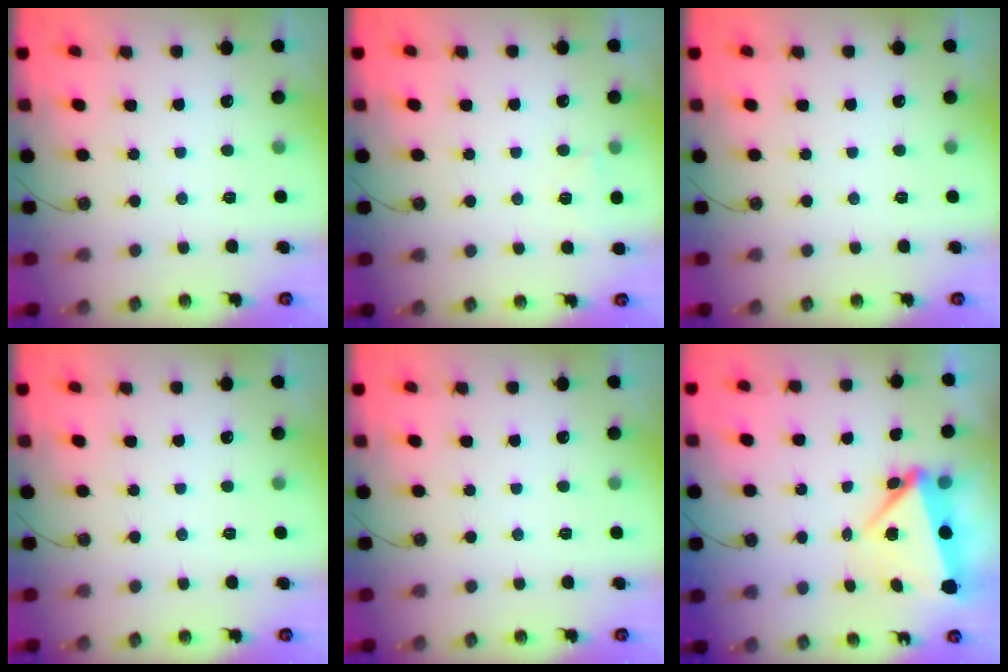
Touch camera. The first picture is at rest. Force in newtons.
{"total": 3.3, "press": 3.3, "slide": 0.5}
{"total": 0.0}
{"total": 0.0}
{"total": 0.0}
{"total": 5.4, "press": 5.3, "slide": 0.8}